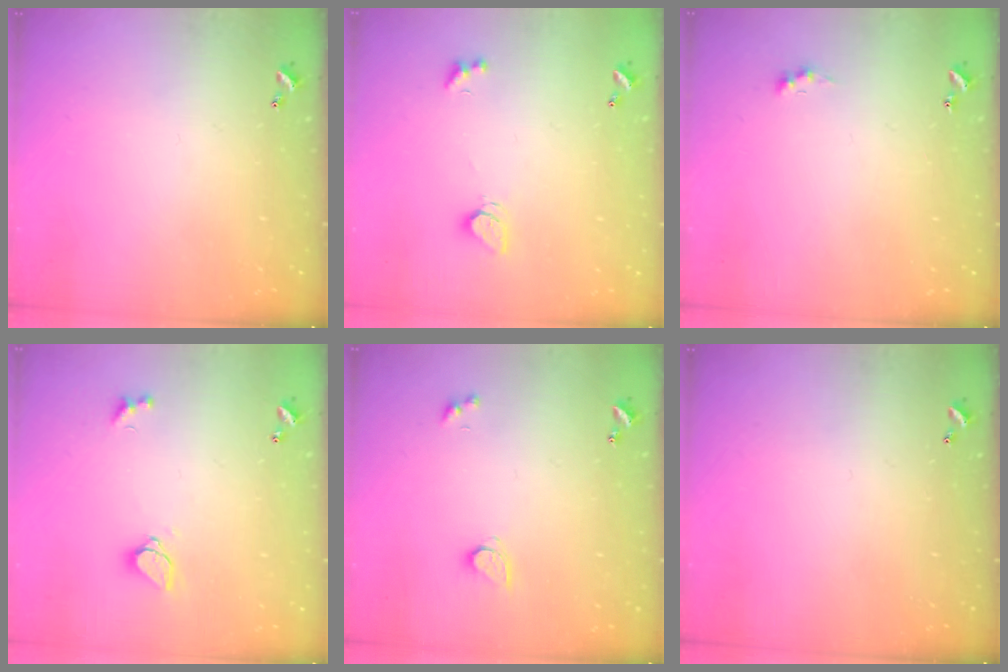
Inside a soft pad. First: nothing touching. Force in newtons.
{"total": 2.0, "press": 2.0, "slide": 0.3}
{"total": 0.8, "press": 0.7, "slide": 0.4}
{"total": 1.6, "press": 1.5, "slide": 0.5}
{"total": 2.6, "press": 2.6, "slide": 0.3}
{"total": 0.0}